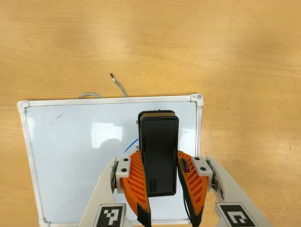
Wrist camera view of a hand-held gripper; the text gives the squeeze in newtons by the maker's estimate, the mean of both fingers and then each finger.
{"total": 5.8, "left": 5.1, "right": 6.5}